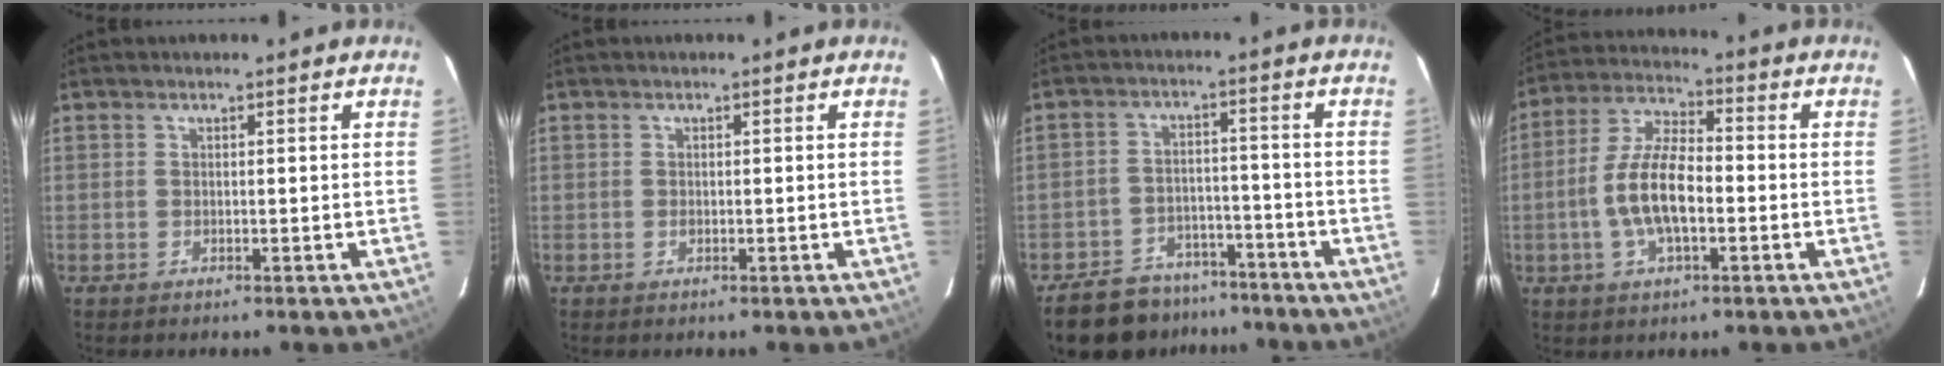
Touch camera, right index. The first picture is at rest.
{"total": 0.5, "force": [-0.1, 0.5, 0.2], "torque": [-0.003, 0.000, -0.001]}
{"total": 14.1, "force": [-11.3, 7.1, 4.6], "torque": [-0.124, 0.018, -0.156]}
{"total": 10.9, "force": [-2.5, 4.3, 9.7], "torque": [-0.202, 0.006, -0.047]}